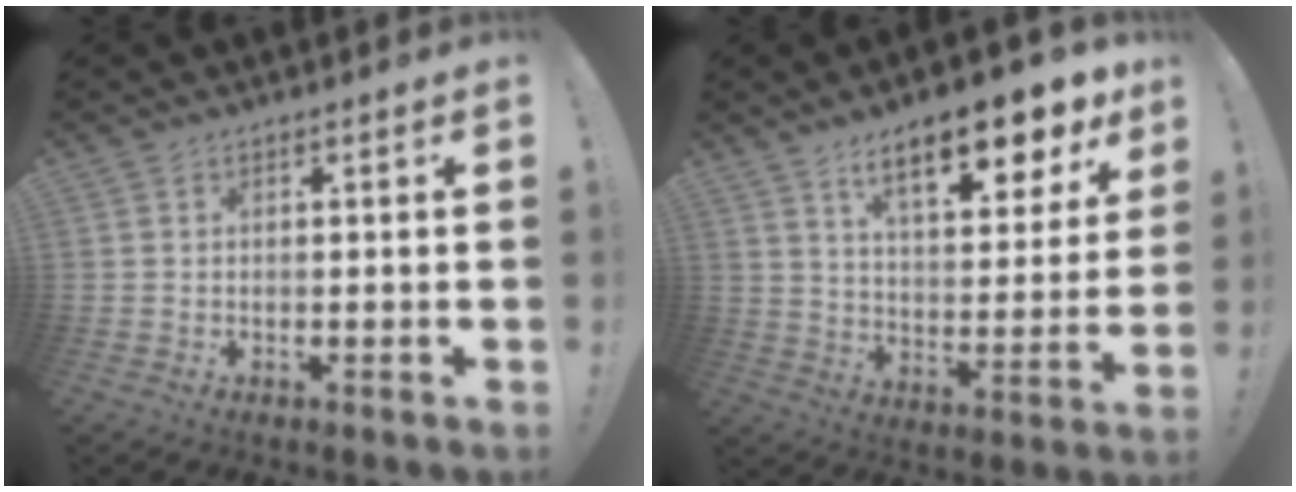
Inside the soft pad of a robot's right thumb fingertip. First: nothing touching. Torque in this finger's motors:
{"motor_torque": [0.22, 0.88, 1.65, 1.12, 0.08]}